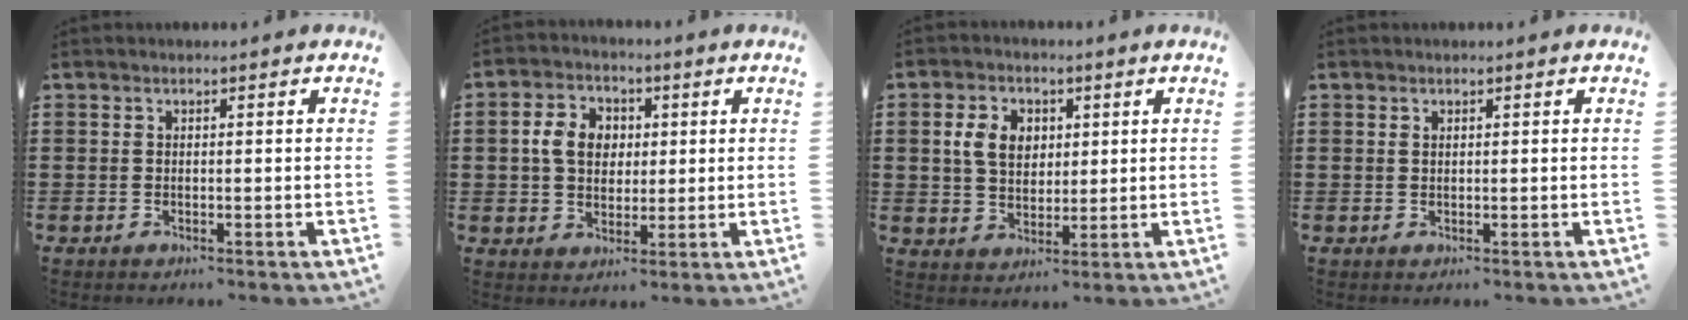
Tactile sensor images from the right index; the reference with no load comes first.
{"total": 6.3, "force": [0.8, 5.1, 3.6], "torque": [-0.086, 0.013, 0.008]}
{"total": 5.8, "force": [1.5, 4.3, 3.6], "torque": [-0.092, 0.012, 0.022]}
{"total": 0.5, "force": [0.3, 0.4, 0.2], "torque": [-0.005, 0.001, 0.007]}